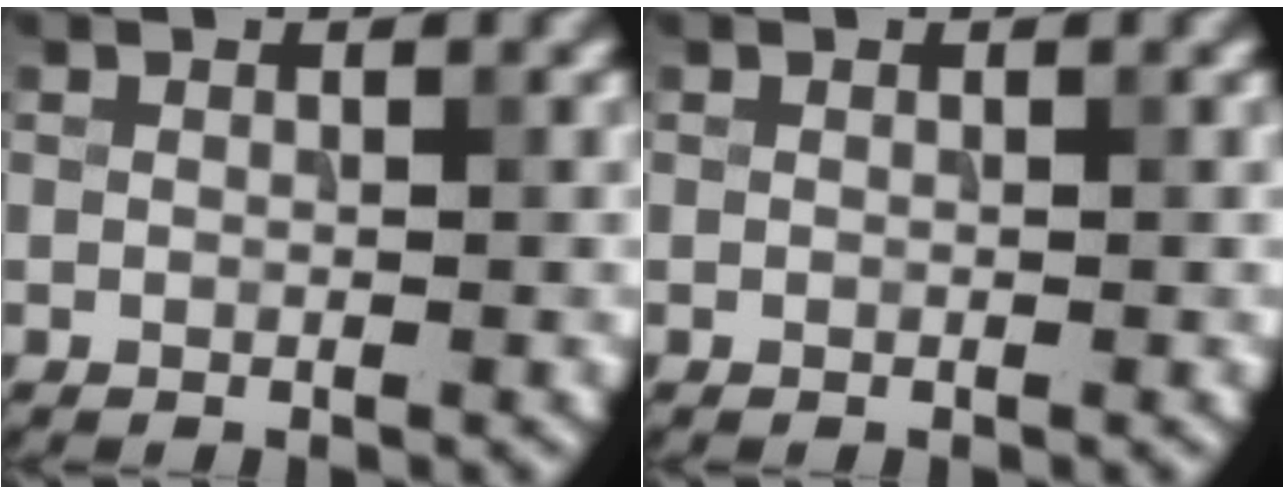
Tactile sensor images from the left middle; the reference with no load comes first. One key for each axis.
{"total": 0.0}